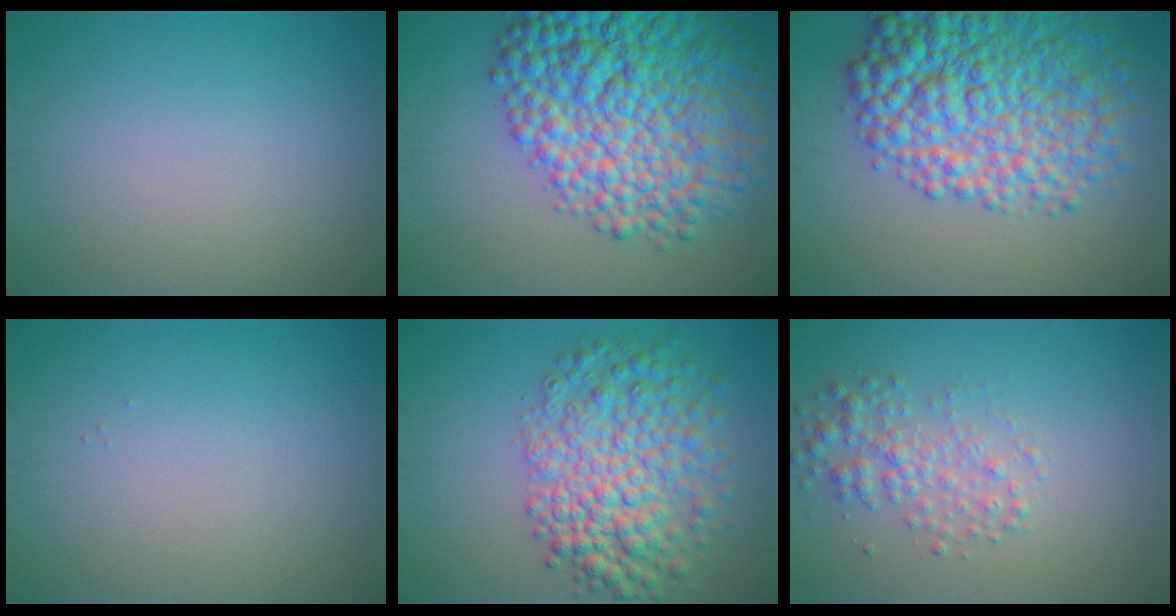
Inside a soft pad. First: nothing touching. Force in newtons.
{"total": 13.2, "press": 13.2, "slide": 0.3}
{"total": 9.9, "press": 9.9, "slide": 0.3}
{"total": 0.0}
{"total": 7.3, "press": 7.3, "slide": 0.2}
{"total": 2.7, "press": 2.7, "slide": 0.0}